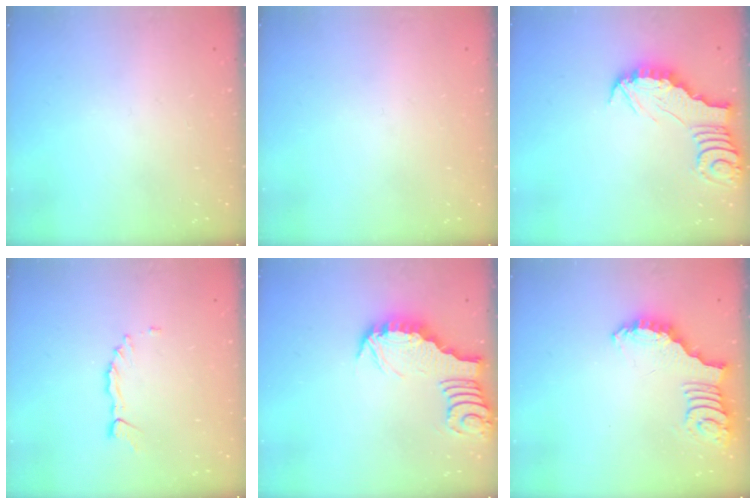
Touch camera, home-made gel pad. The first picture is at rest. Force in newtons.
{"total": 0.0}
{"total": 2.9, "press": 2.9, "slide": 0.3}
{"total": 1.5, "press": 1.5, "slide": 0.2}
{"total": 3.1, "press": 3.0, "slide": 0.4}
{"total": 2.6, "press": 2.5, "slide": 0.5}